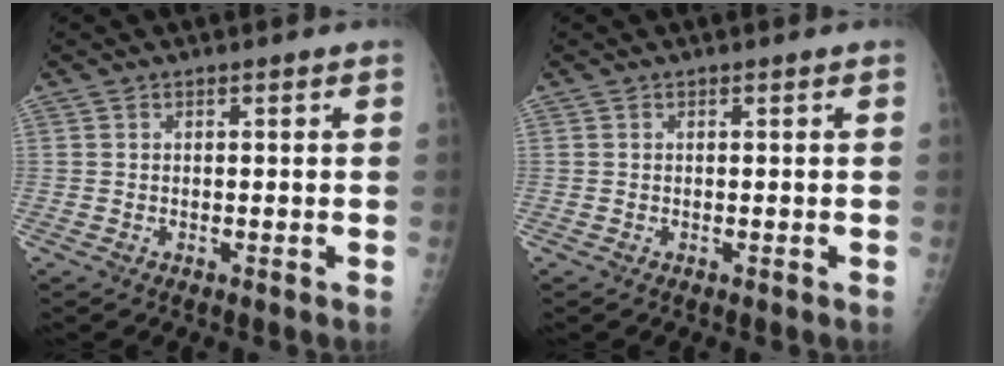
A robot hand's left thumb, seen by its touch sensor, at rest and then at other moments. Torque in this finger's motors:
{"motor_torque": [0.00, 0.00, 0.00, 0.00, 0.00]}